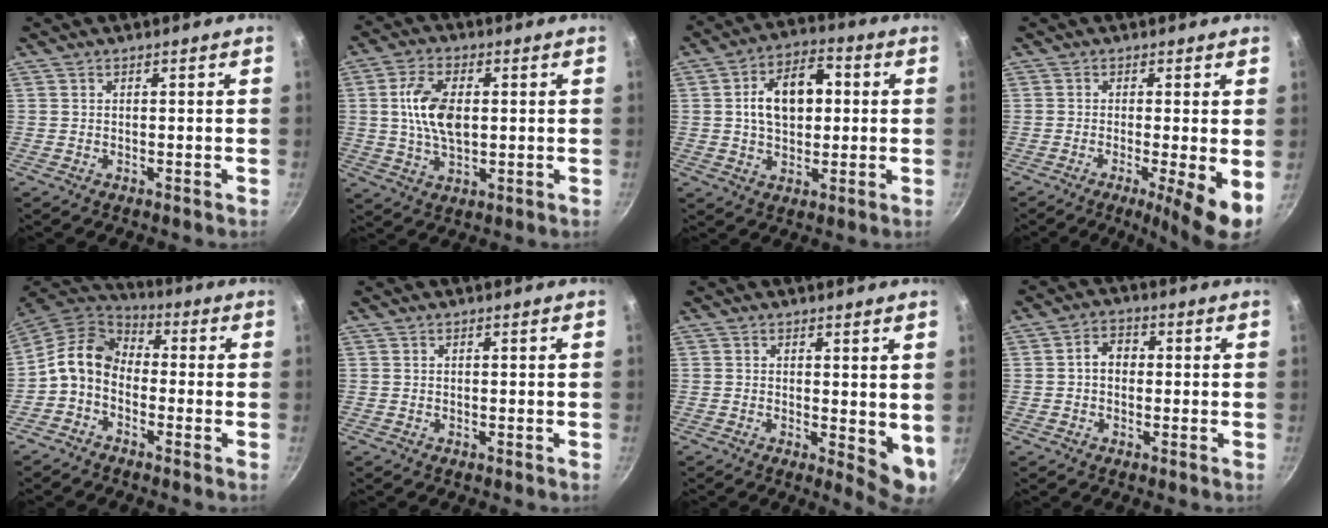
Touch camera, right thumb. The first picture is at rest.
{"total": 10.3, "force": [1.2, 5.7, 8.5], "torque": [-0.152, 0.004, 0.019]}
{"total": 12.6, "force": [1.5, 8.2, 9.4], "torque": [-0.123, 0.019, 0.016]}
{"total": 7.6, "force": [-1.6, 0.9, 7.4], "torque": [-0.111, -0.009, -0.026]}
{"total": 9.6, "force": [-1.8, 7.1, 6.2], "torque": [-0.107, 0.044, -0.059]}
{"total": 0.0}
{"total": 6.2, "force": [0.8, 2.6, 5.6], "torque": [-0.066, -0.020, 0.010]}
{"total": 4.1, "force": [0.0, 3.2, 2.5], "torque": [-0.021, 0.013, -0.006]}